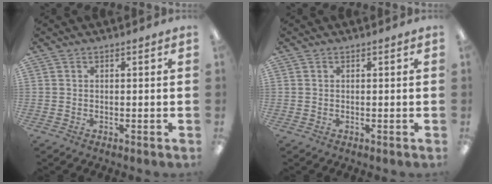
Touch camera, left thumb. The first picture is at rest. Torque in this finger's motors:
{"motor_torque": [0.00, 0.00, 0.00, -0.04, 0.00]}